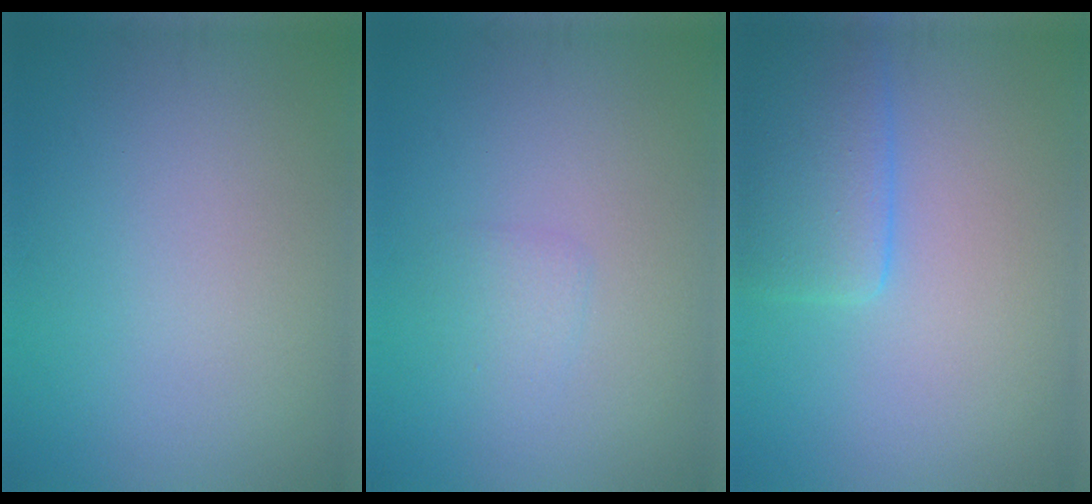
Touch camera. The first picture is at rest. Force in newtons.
{"total": 1.1, "press": 1.1, "slide": 0.1}
{"total": 4.4, "press": 4.4, "slide": 0.2}